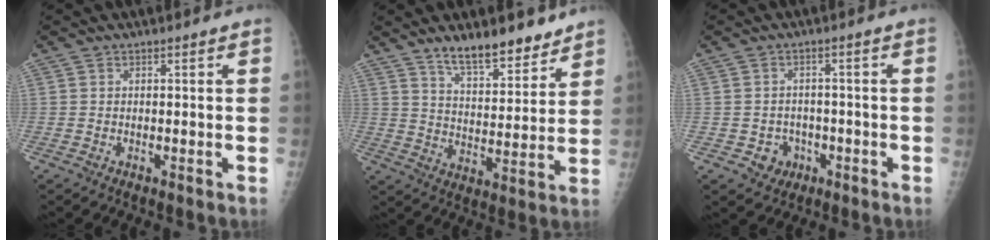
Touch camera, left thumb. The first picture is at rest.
{"total": 11.4, "force": [9.0, 3.8, 5.9], "torque": [-0.068, -0.066, 0.152]}
{"total": 4.2, "force": [-1.7, 3.7, 1.0], "torque": [0.009, 0.013, -0.020]}